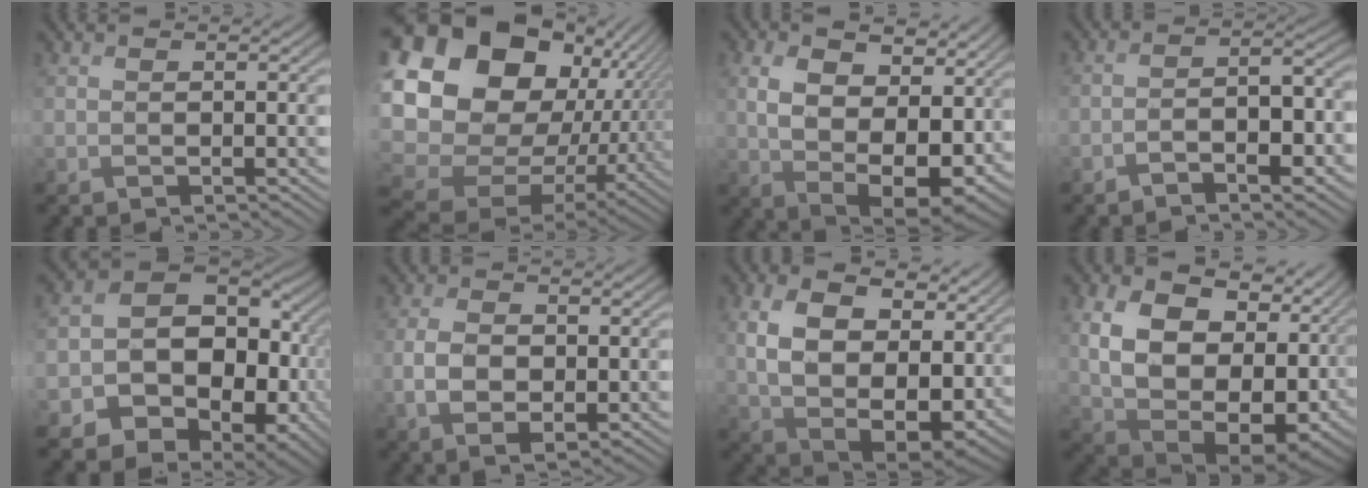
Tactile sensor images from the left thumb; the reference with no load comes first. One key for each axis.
{"total": 21.1, "fx": 1.2, "fy": 16.4, "fz": 13.1, "tx": -0.312, "ty": -0.020, "tz": 0.045}
{"total": 13.8, "fx": 2.5, "fy": 8.8, "fz": 10.4, "tx": -0.188, "ty": -0.024, "tz": 0.060}
{"total": 5.4, "fx": -3.4, "fy": 1.6, "fz": 3.9, "tx": -0.058, "ty": 0.006, "tz": -0.062}
{"total": 17.6, "fx": -3.5, "fy": 13.8, "fz": 10.4, "tx": -0.164, "ty": -0.062, "tz": -0.033}
{"total": 4.8, "fx": -0.9, "fy": 3.1, "fz": 3.6, "tx": -0.078, "ty": -0.008, "tz": -0.013}
{"total": 15.7, "fx": 3.4, "fy": 10.5, "fz": 11.2, "tx": -0.222, "ty": -0.017, "tz": 0.083}
{"total": 17.6, "fx": 1.4, "fy": 11.5, "fz": 13.3, "tx": -0.257, "ty": -0.031, "tz": 0.067}